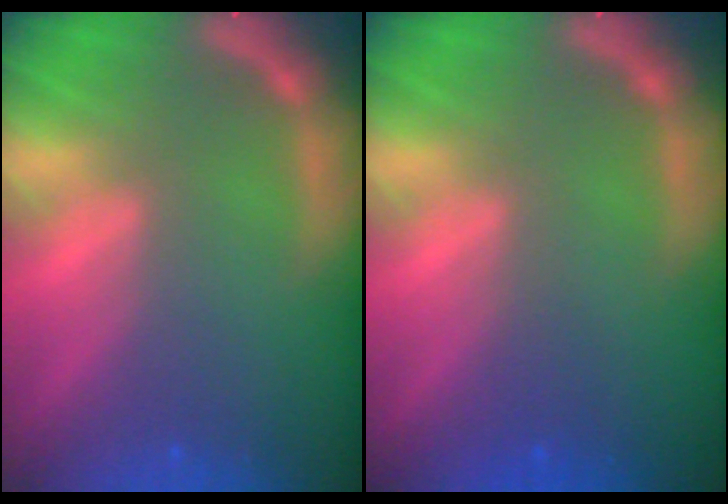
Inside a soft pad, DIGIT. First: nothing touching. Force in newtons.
{"total": 0.9}